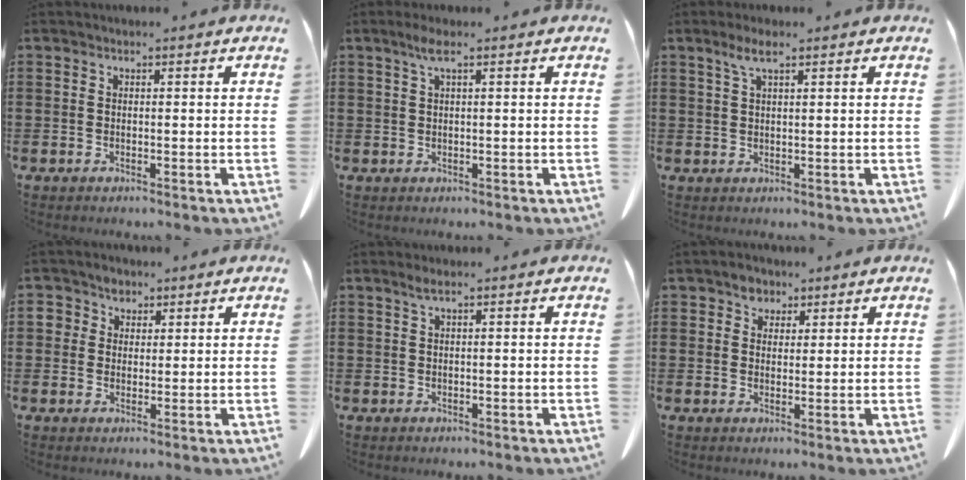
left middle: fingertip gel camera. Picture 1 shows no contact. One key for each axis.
{"total": 2.2, "fx": 1.0, "fy": 0.3, "fz": 1.9, "tx": -0.042, "ty": 0.004, "tz": 0.016}
{"total": 2.9, "fx": 1.7, "fy": 0.5, "fz": 2.3, "tx": -0.049, "ty": 0.004, "tz": 0.029}
{"total": 3.3, "fx": 1.8, "fy": 2.7, "fz": 0.6, "tx": -0.017, "ty": 0.010, "tz": 0.029}
{"total": 1.2, "fx": 0.6, "fy": 0.0, "fz": 1.1, "tx": -0.023, "ty": 0.001, "tz": 0.011}
{"total": 2.9, "fx": 2.1, "fy": 1.9, "fz": 0.7, "tx": -0.013, "ty": 0.005, "tz": 0.037}